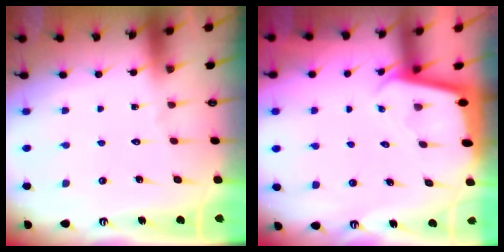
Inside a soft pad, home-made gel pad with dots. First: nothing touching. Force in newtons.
{"total": 1.9, "press": 1.9, "slide": 0.1}